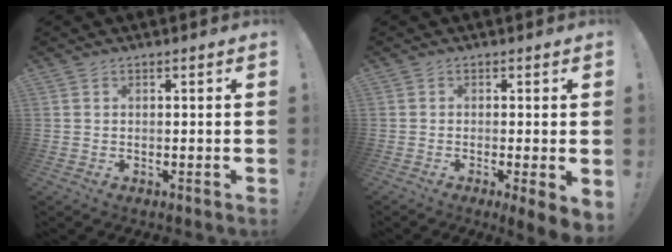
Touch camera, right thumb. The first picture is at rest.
{"total": 3.7, "force": [0.2, 0.2, 3.7], "torque": [-0.056, -0.006, 0.010]}